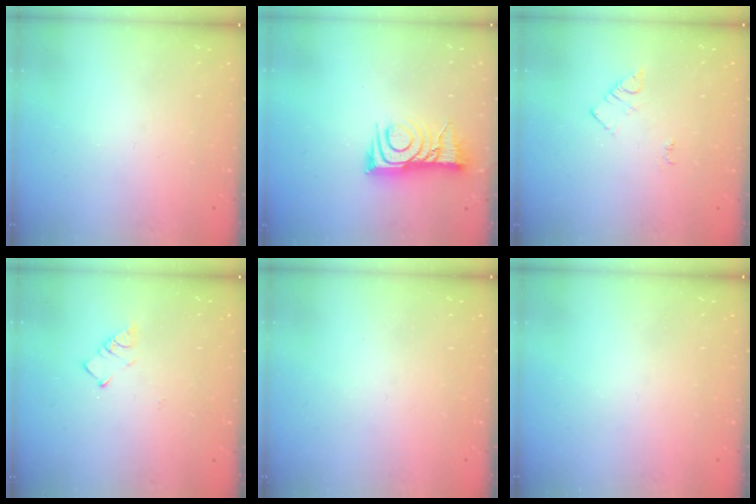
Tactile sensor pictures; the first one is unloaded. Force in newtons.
{"total": 9.8, "press": 9.8, "slide": 0.6}
{"total": 4.0, "press": 3.9, "slide": 0.6}
{"total": 2.9, "press": 2.9, "slide": 0.0}
{"total": 0.0}
{"total": 0.0}